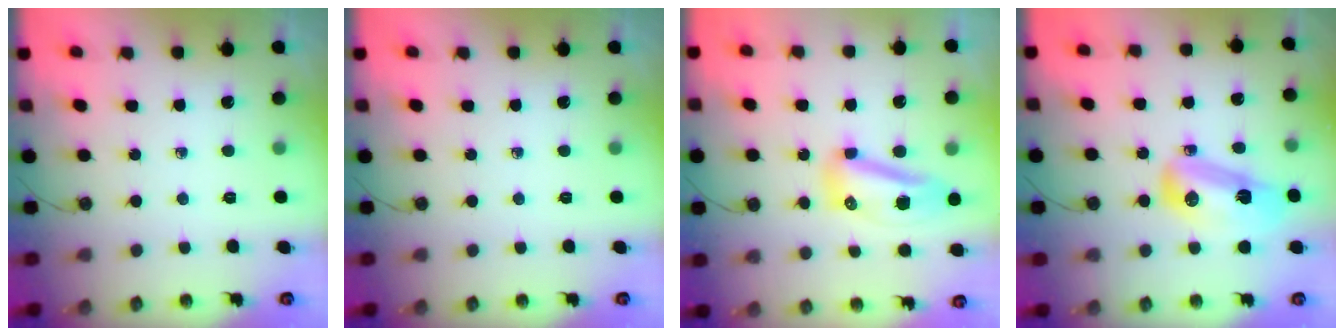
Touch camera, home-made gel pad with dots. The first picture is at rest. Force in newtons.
{"total": 0.0}
{"total": 15.8, "press": 12.7, "slide": 9.5}
{"total": 12.7, "press": 10.9, "slide": 6.4}